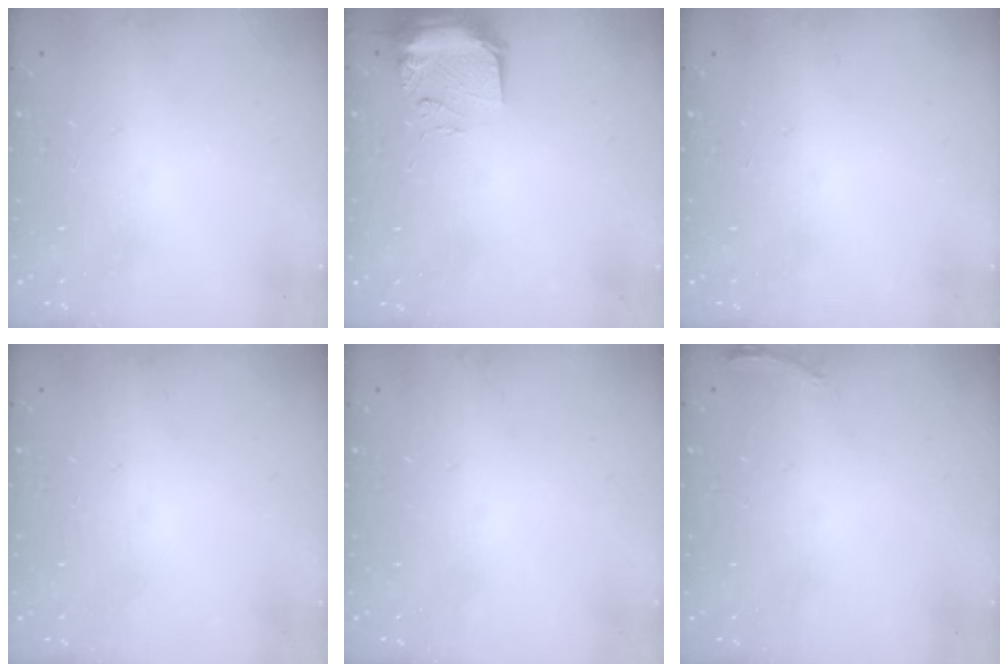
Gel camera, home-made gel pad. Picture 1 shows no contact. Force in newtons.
{"total": 9.3, "press": 9.1, "slide": 1.7}
{"total": 0.0}
{"total": 0.0}
{"total": 0.0}
{"total": 5.0, "press": 4.7, "slide": 1.9}